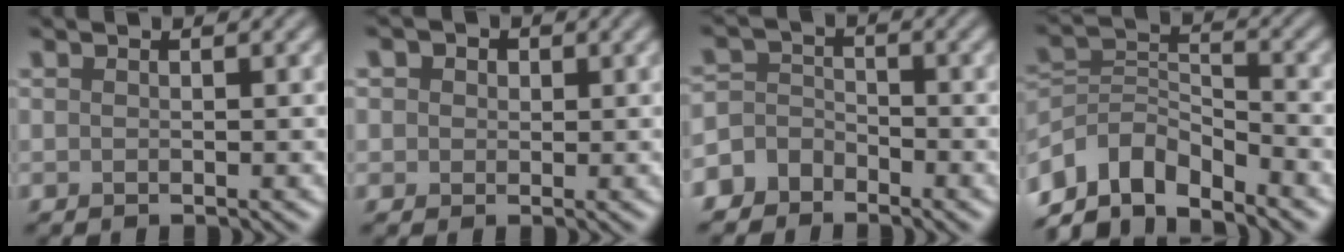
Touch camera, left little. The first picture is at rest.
{"total": 4.1, "force": [2.0, 3.1, 1.8], "torque": [-0.021, 0.020, 0.008]}
{"total": 3.9, "force": [-3.0, 2.5, 0.3], "torque": [0.026, 0.005, -0.065]}
{"total": 7.1, "force": [-5.6, 3.0, 3.0], "torque": [-0.049, -0.002, -0.118]}